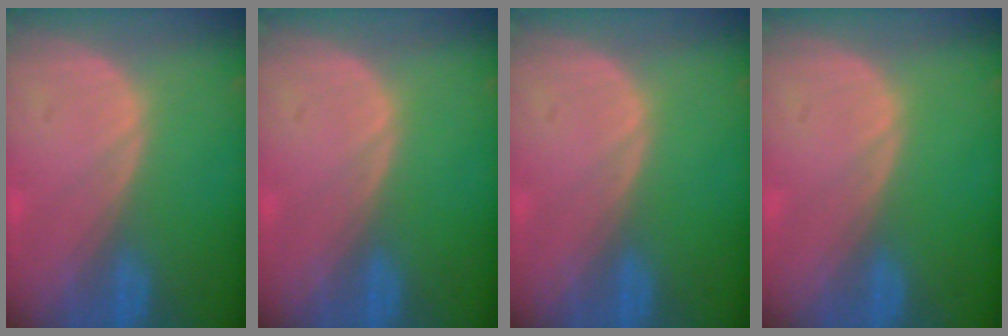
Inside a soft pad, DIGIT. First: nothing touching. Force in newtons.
{"total": 0.0}
{"total": 0.0}
{"total": 0.0}